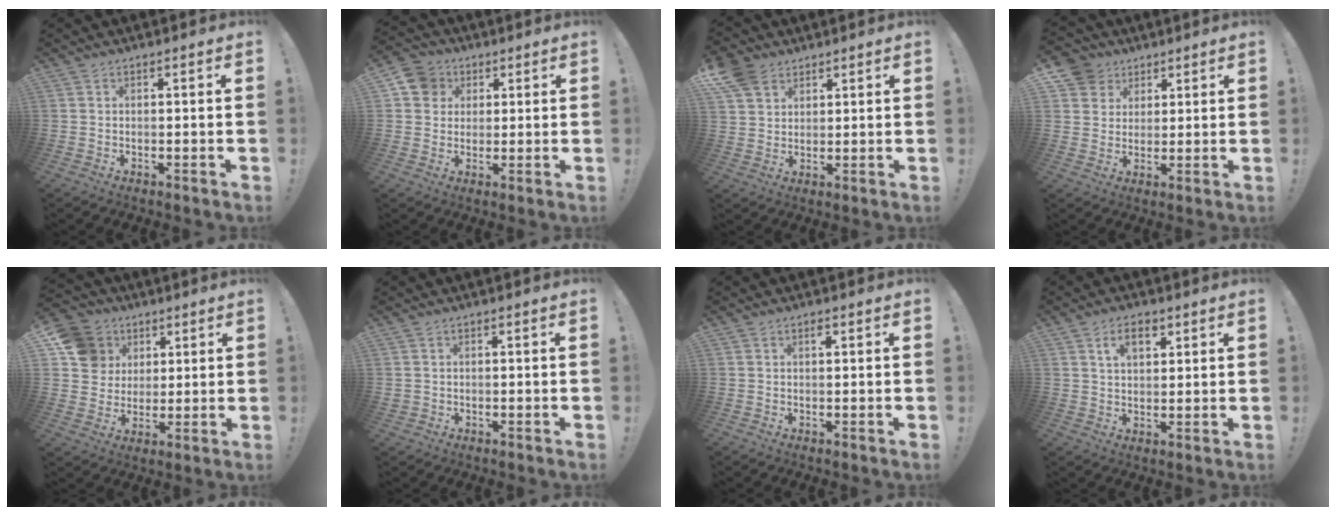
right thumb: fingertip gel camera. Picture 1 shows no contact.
{"total": 8.4, "force": [2.7, 7.5, 2.6], "torque": [-0.041, -0.002, 0.056]}
{"total": 7.9, "force": [5.0, 5.4, 2.9], "torque": [-0.054, -0.023, 0.100]}
{"total": 7.7, "force": [3.9, 6.6, 1.3], "torque": [-0.022, -0.023, 0.079]}
{"total": 12.8, "force": [4.8, 11.1, 4.2], "torque": [-0.053, -0.016, 0.101]}
{"total": 1.1, "force": [-0.1, 1.0, 0.5], "torque": [-0.010, 0.004, -0.001]}
{"total": 0.9, "force": [0.5, 0.4, 0.7], "torque": [-0.003, -0.002, 0.006]}
{"total": 6.9, "force": [3.5, 3.9, 4.4], "torque": [-0.066, -0.001, 0.060]}